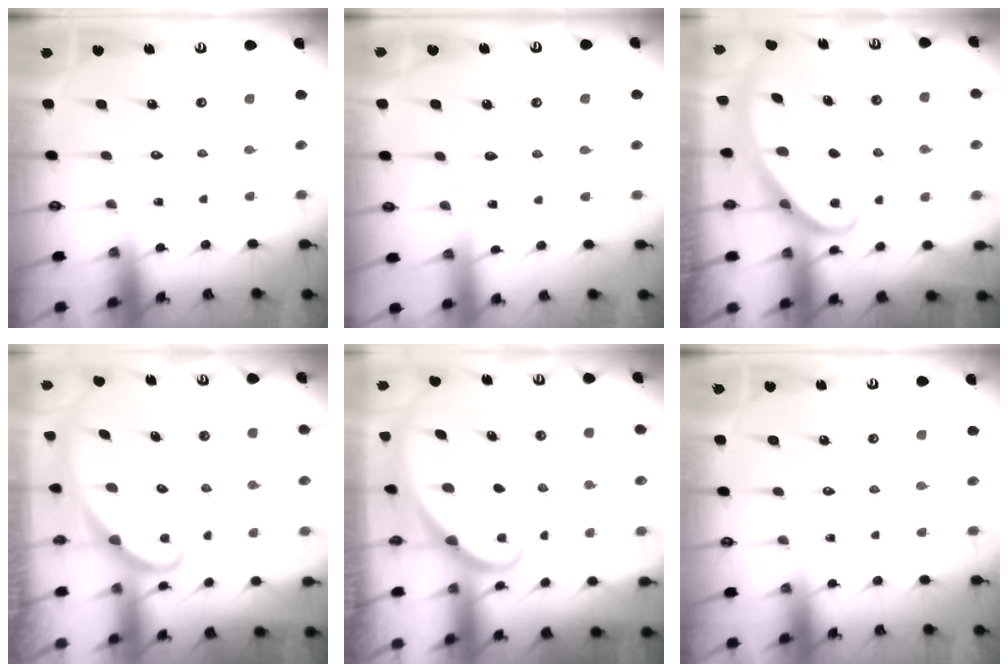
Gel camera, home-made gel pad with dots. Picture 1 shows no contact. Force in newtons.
{"total": 3.8, "press": 3.8, "slide": 0.4}
{"total": 3.0, "press": 2.9, "slide": 0.3}
{"total": 2.1, "press": 2.1, "slide": 0.1}
{"total": 1.6, "press": 1.6, "slide": 0.0}
{"total": 0.0}